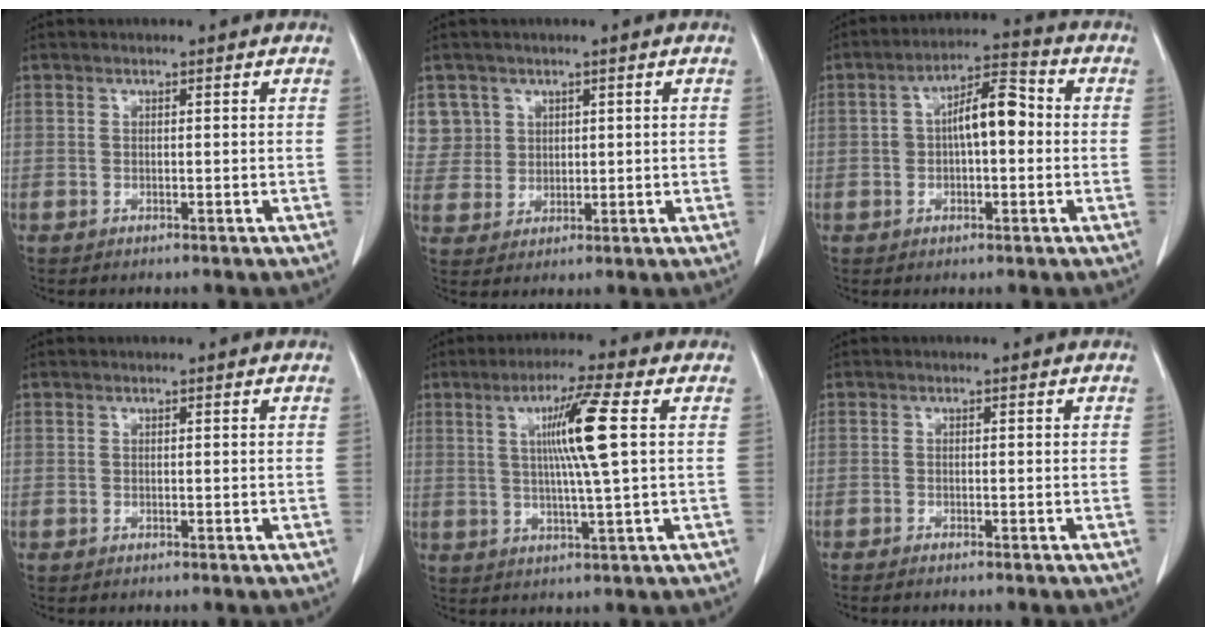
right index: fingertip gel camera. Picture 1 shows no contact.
{"total": 6.4, "force": [3.2, 5.5, -0.3], "torque": [0.018, 0.012, 0.072]}
{"total": 8.1, "force": [0.4, 3.2, 7.5], "torque": [-0.126, 0.034, 0.003]}
{"total": 0.0}
{"total": 9.1, "force": [2.0, -1.0, 8.8], "torque": [-0.157, 0.001, 0.037]}
{"total": 1.4, "force": [-1.2, 0.1, 0.7], "torque": [-0.013, -0.002, -0.017]}